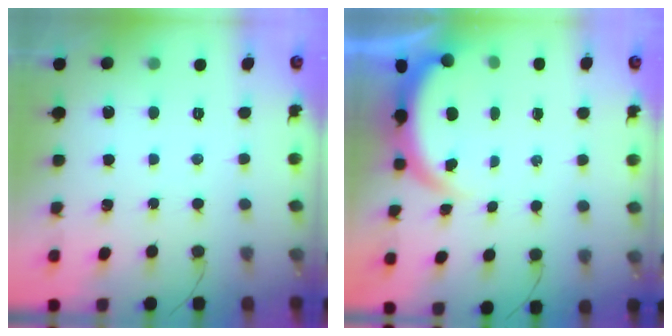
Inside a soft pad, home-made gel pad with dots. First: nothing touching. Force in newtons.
{"total": 4.2, "press": 4.0, "slide": 1.3}